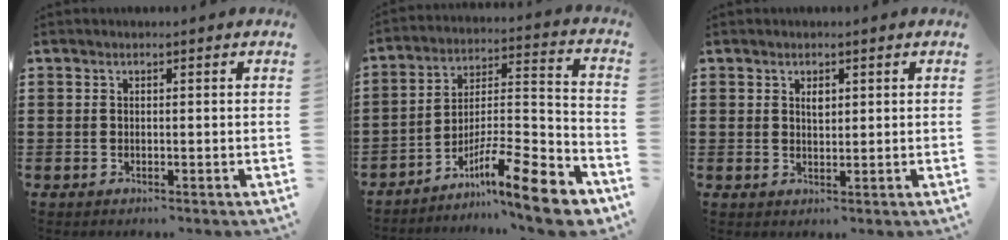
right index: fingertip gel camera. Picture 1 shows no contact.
{"total": 12.5, "force": [-9.4, 1.5, 8.1], "torque": [-0.112, 0.022, -0.174]}
{"total": 1.7, "force": [0.7, 0.8, 1.3], "torque": [-0.020, 0.002, 0.009]}